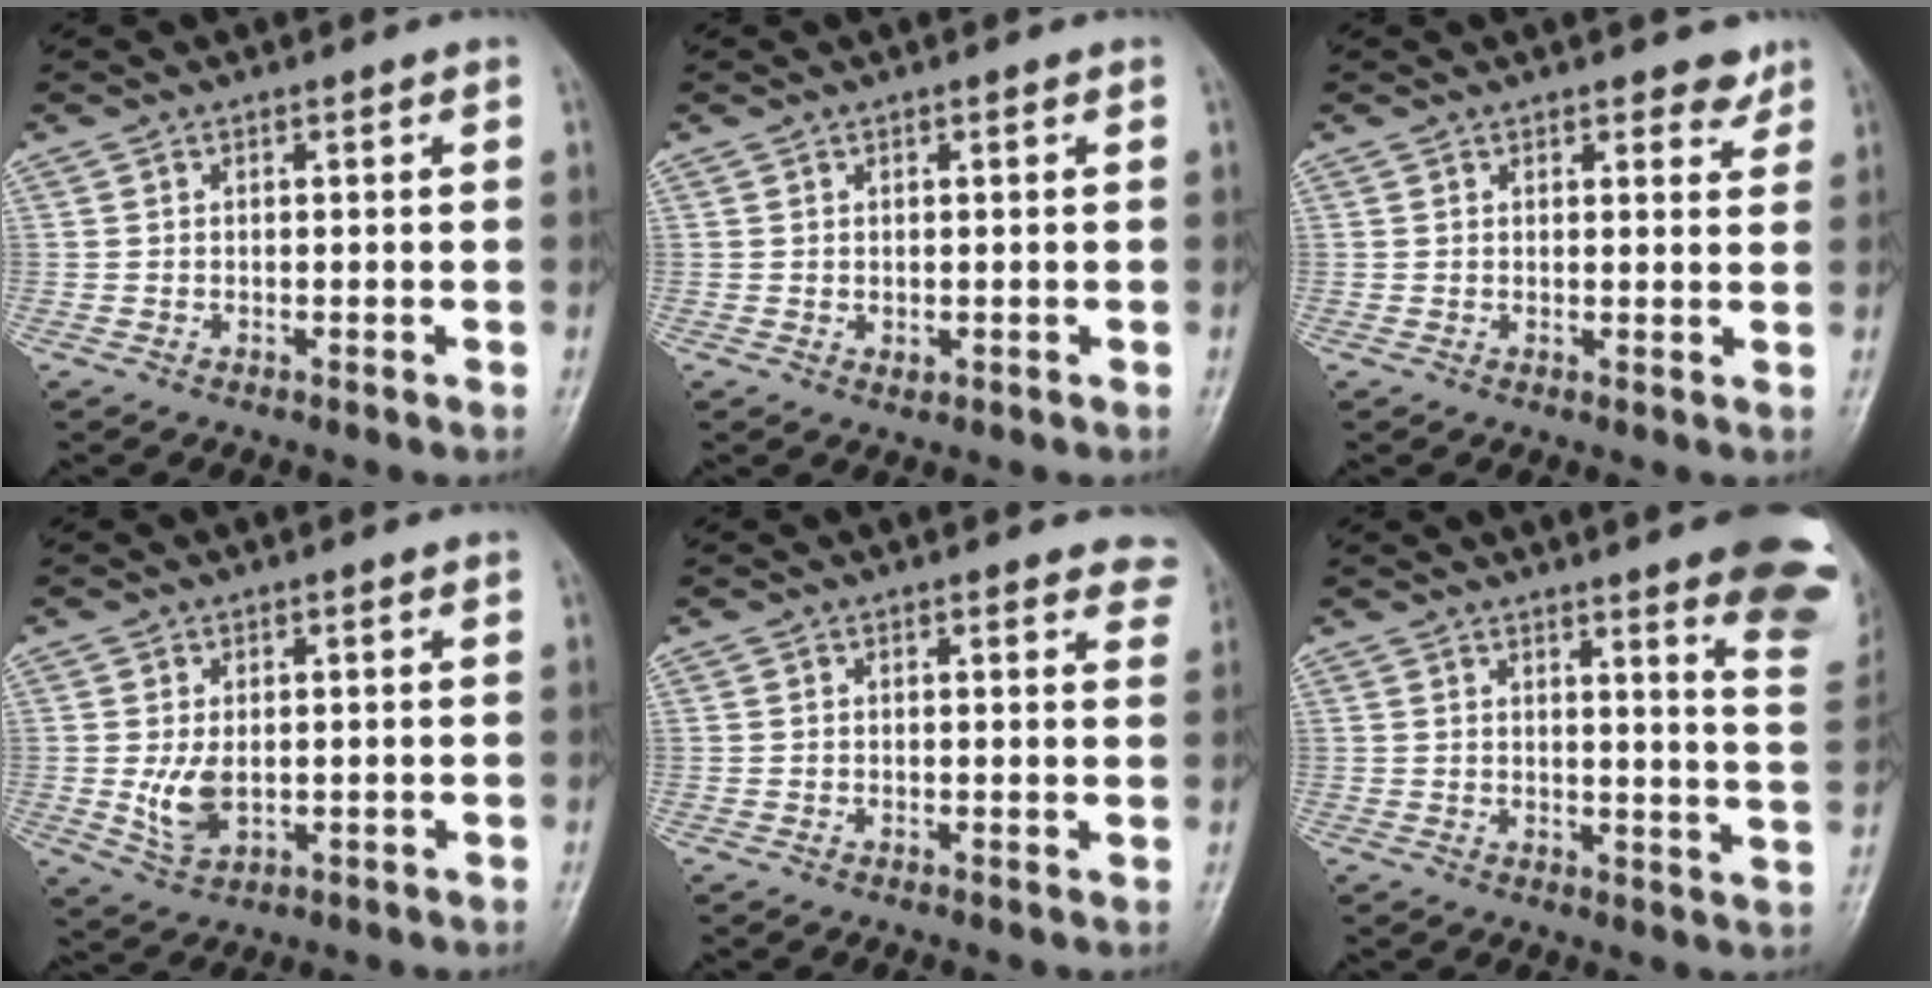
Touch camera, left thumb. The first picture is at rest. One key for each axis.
{"total": 1.4, "fx": 0.2, "fy": 0.9, "fz": 1.0, "tx": -0.014, "ty": -0.004, "tz": 0.007}
{"total": 3.0, "fx": 2.3, "fy": 1.5, "fz": 1.2, "tx": 0.006, "ty": -0.013, "tz": 0.028}
{"total": 5.2, "fx": 0.0, "fy": 3.2, "fz": 4.1, "tx": -0.076, "ty": -0.012, "tz": 0.009}
{"total": 4.8, "fx": 4.0, "fy": 1.7, "fz": 1.9, "tx": 0.007, "ty": -0.013, "tz": 0.030}
{"total": 15.8, "fx": 10.8, "fy": 1.8, "fz": 11.4, "tx": -0.112, "ty": -0.070, "tz": 0.112}